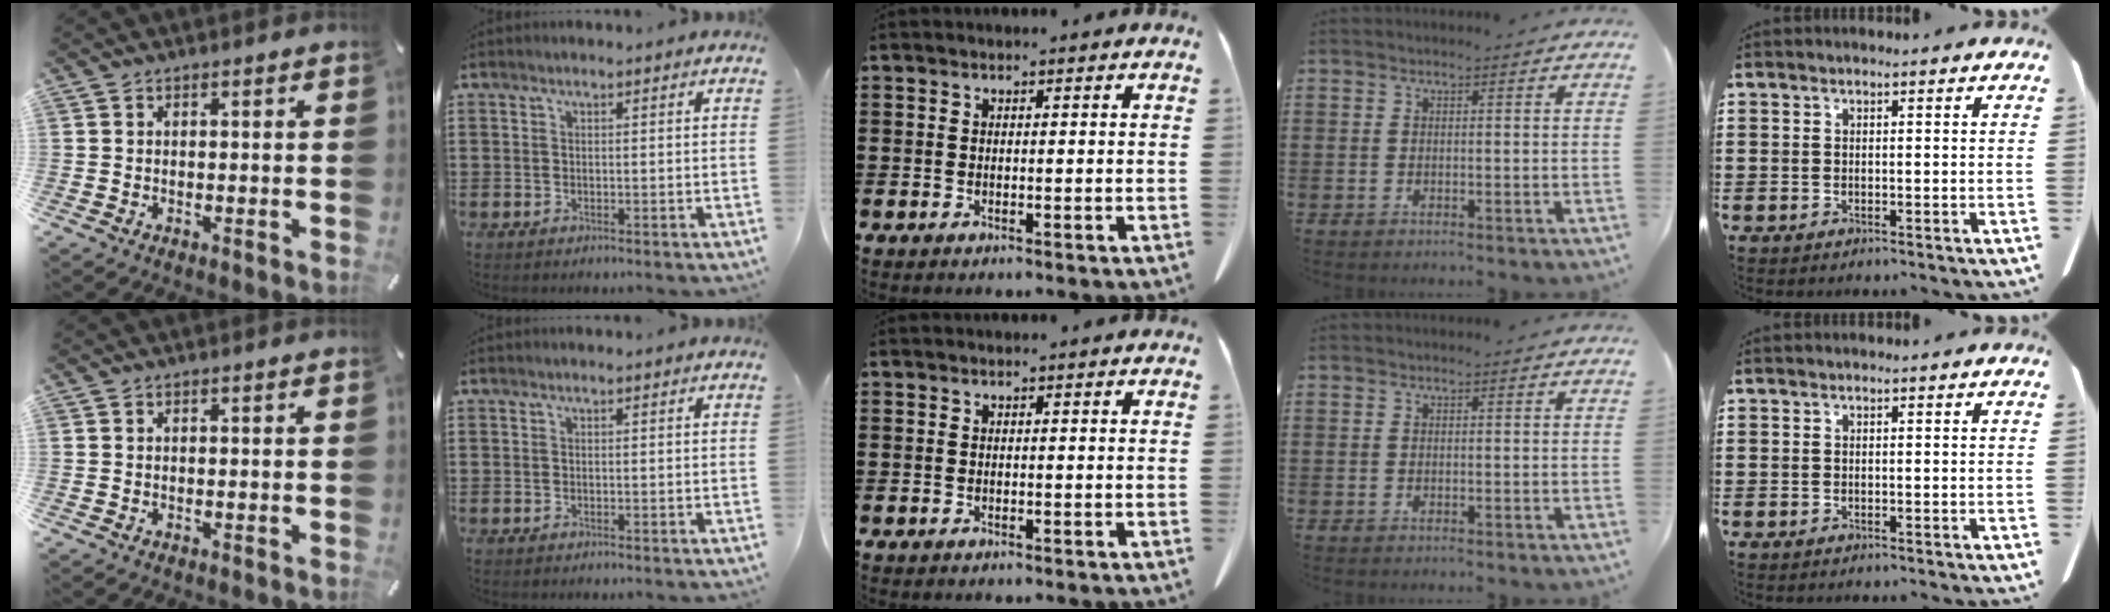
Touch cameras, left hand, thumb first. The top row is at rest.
{}